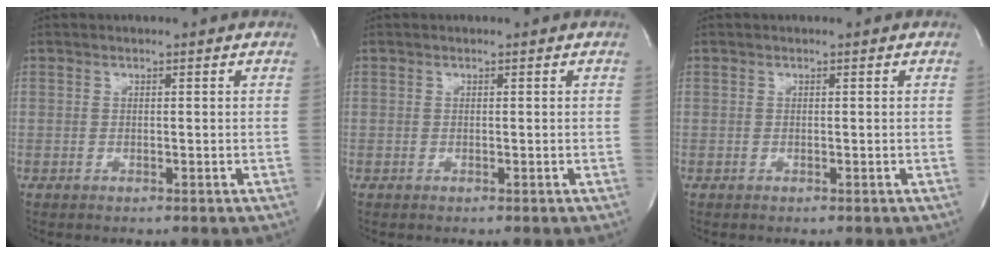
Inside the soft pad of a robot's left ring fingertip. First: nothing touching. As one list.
[{"total": 0.0}, {"total": 0.0}]